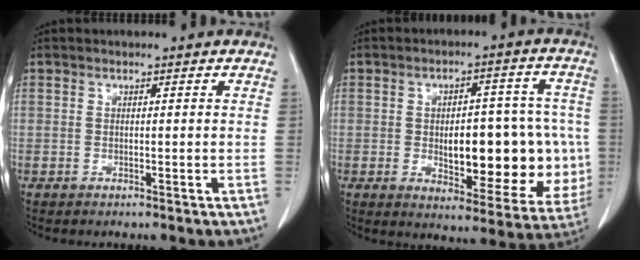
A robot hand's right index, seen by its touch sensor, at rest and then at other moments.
{"total": 17.3, "force": [-1.8, 7.3, 15.6], "torque": [-0.181, 0.024, -0.001]}